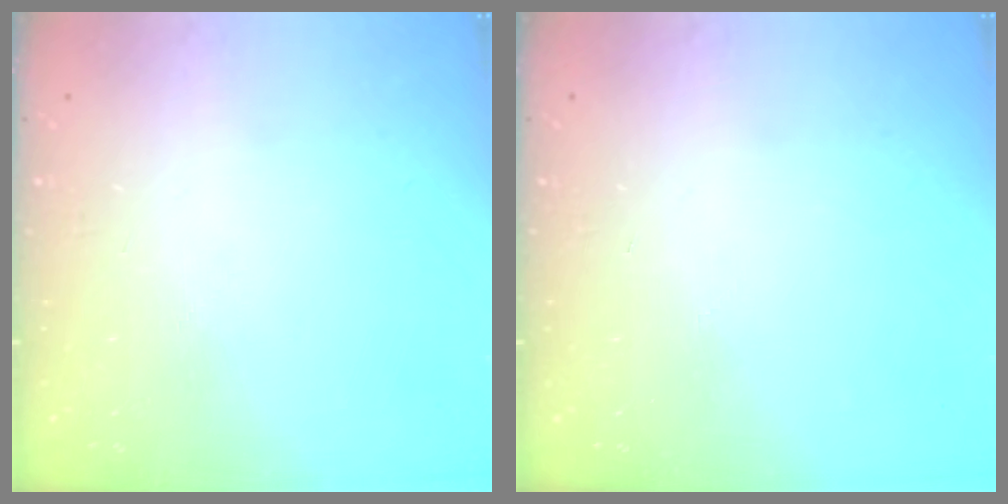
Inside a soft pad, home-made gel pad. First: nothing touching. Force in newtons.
{"total": 0.0}